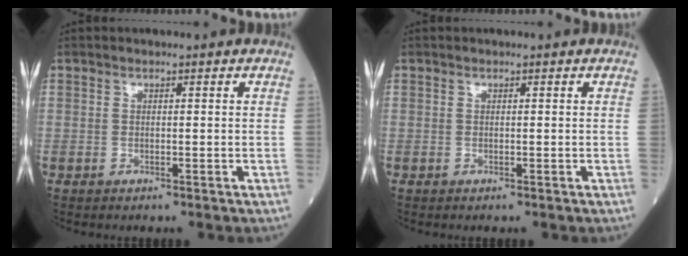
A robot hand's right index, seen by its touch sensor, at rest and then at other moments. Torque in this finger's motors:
{"motor_torque": [0.00, 0.00, 0.00, -0.01]}